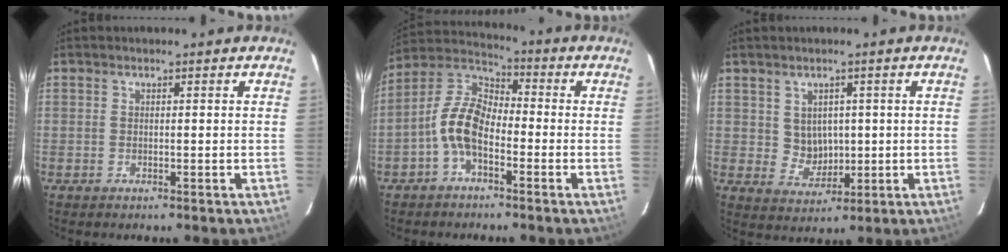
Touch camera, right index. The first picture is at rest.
{"total": 9.2, "force": [-3.6, 4.8, 6.9], "torque": [-0.150, 0.018, -0.077]}
{"total": 4.9, "force": [0.9, 4.5, 1.7], "torque": [-0.031, 0.006, 0.029]}